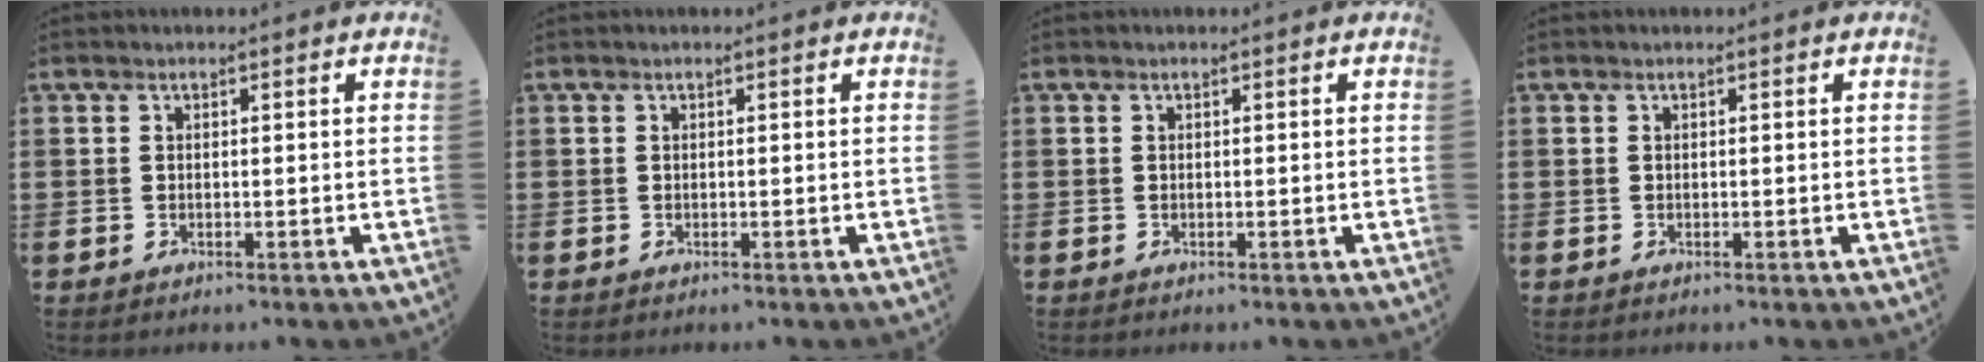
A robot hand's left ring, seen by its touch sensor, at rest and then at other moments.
{"total": 0.0}
{"total": 0.0}
{"total": 0.0}